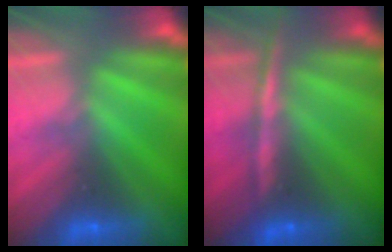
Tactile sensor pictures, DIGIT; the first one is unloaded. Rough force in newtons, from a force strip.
{"total": 6.8}